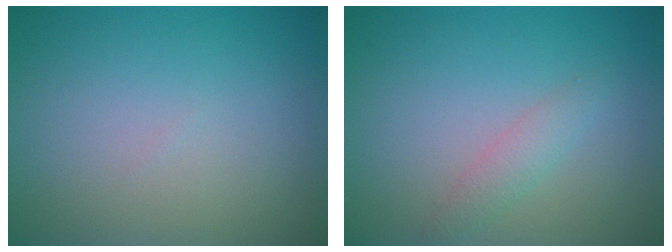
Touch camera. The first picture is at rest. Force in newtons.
{"total": 1.5, "press": 1.5, "slide": 0.0}